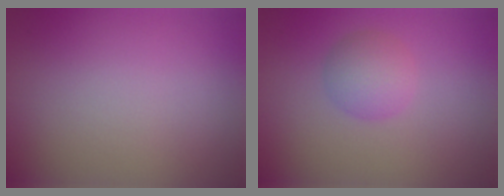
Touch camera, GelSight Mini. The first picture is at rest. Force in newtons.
{"total": 2.5, "press": 2.5, "slide": 0.1}